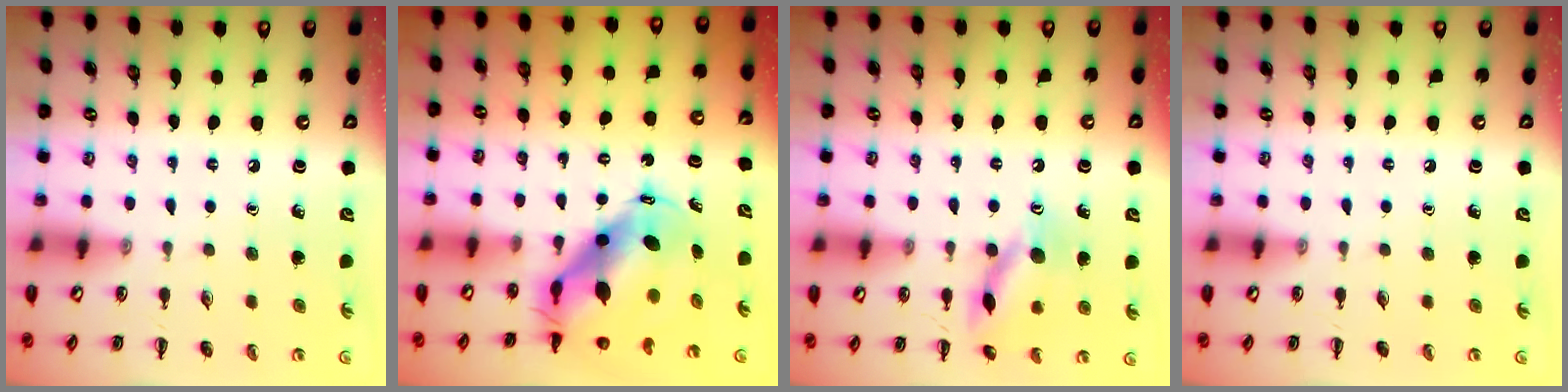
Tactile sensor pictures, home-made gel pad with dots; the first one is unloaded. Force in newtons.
{"total": 8.8, "press": 8.5, "slide": 2.2}
{"total": 13.2, "press": 13.1, "slide": 1.1}
{"total": 0.0}